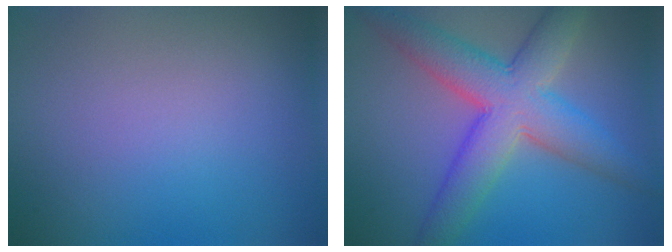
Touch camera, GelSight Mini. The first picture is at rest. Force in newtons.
{"total": 8.0, "press": 8.0, "slide": 0.5}